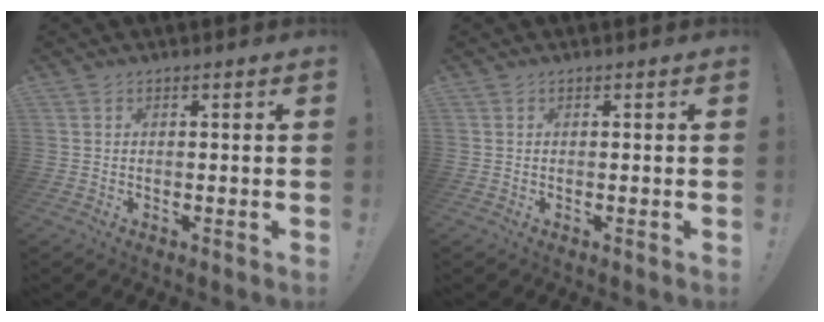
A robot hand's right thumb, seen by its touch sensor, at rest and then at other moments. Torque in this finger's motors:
{"motor_torque": [0.00, 0.00, 0.00, 0.00, 0.00]}